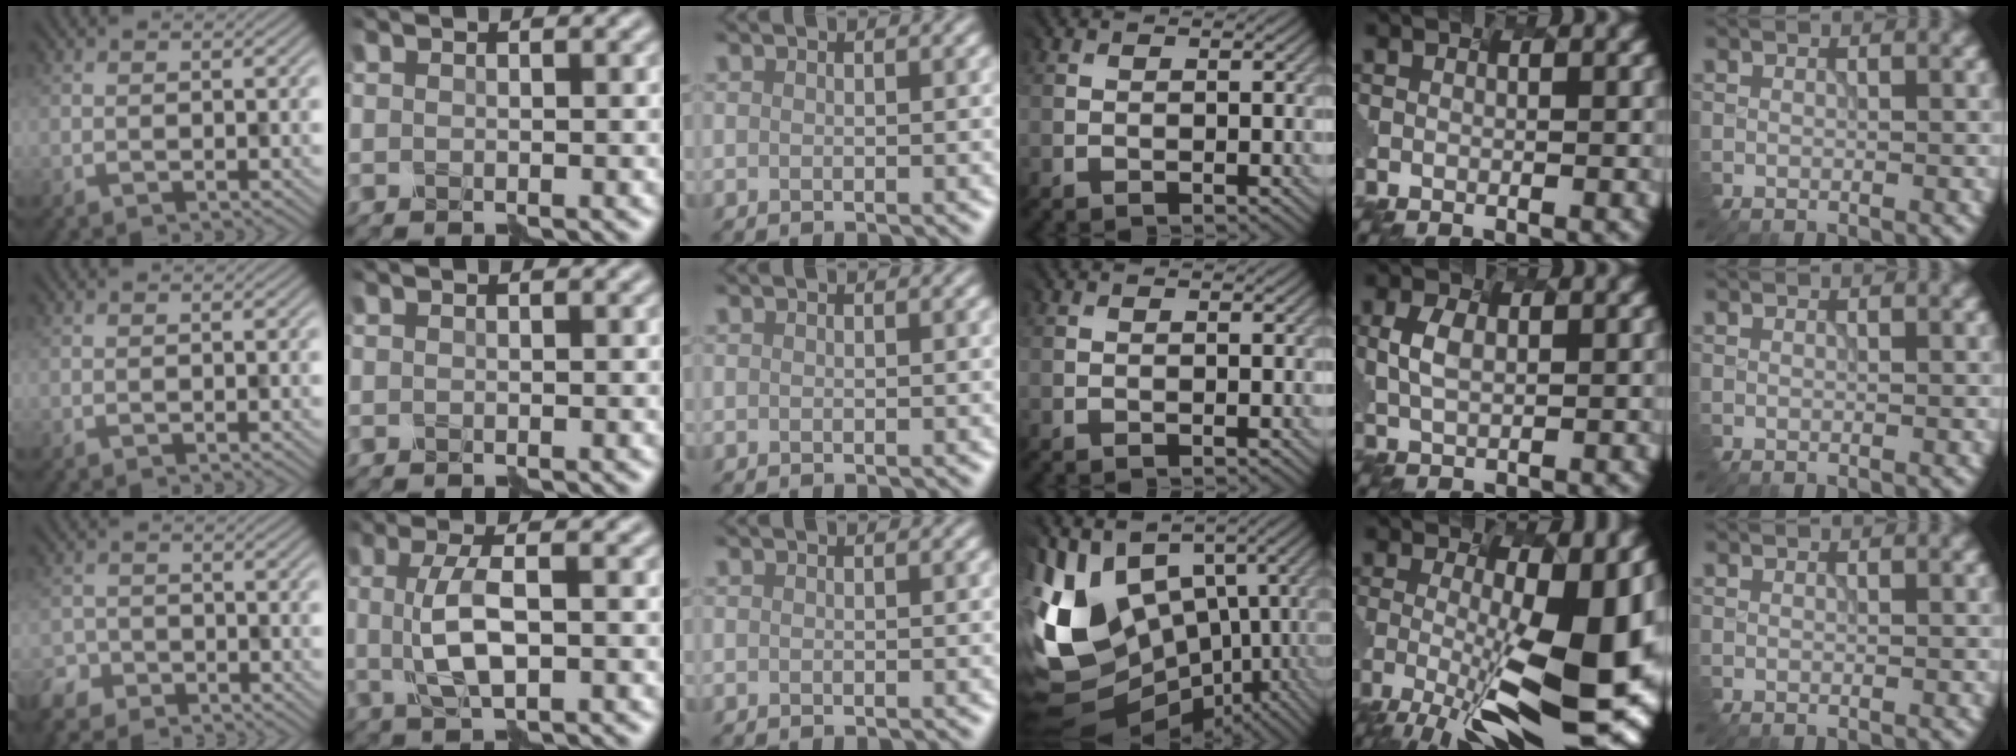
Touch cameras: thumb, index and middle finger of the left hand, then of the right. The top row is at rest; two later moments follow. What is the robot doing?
{"motion": "disassemble", "object": "puzzle pieces"}